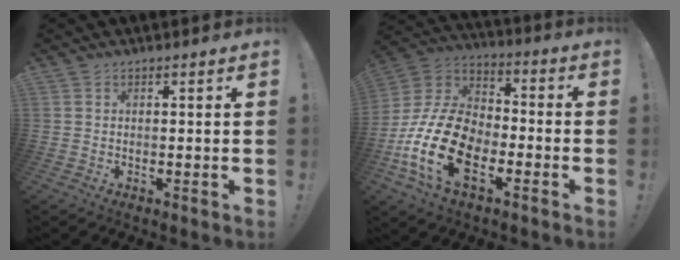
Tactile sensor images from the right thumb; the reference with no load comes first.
{"total": 21.5, "force": [-8.1, 12.9, 15.1], "torque": [-0.296, 0.042, -0.130]}